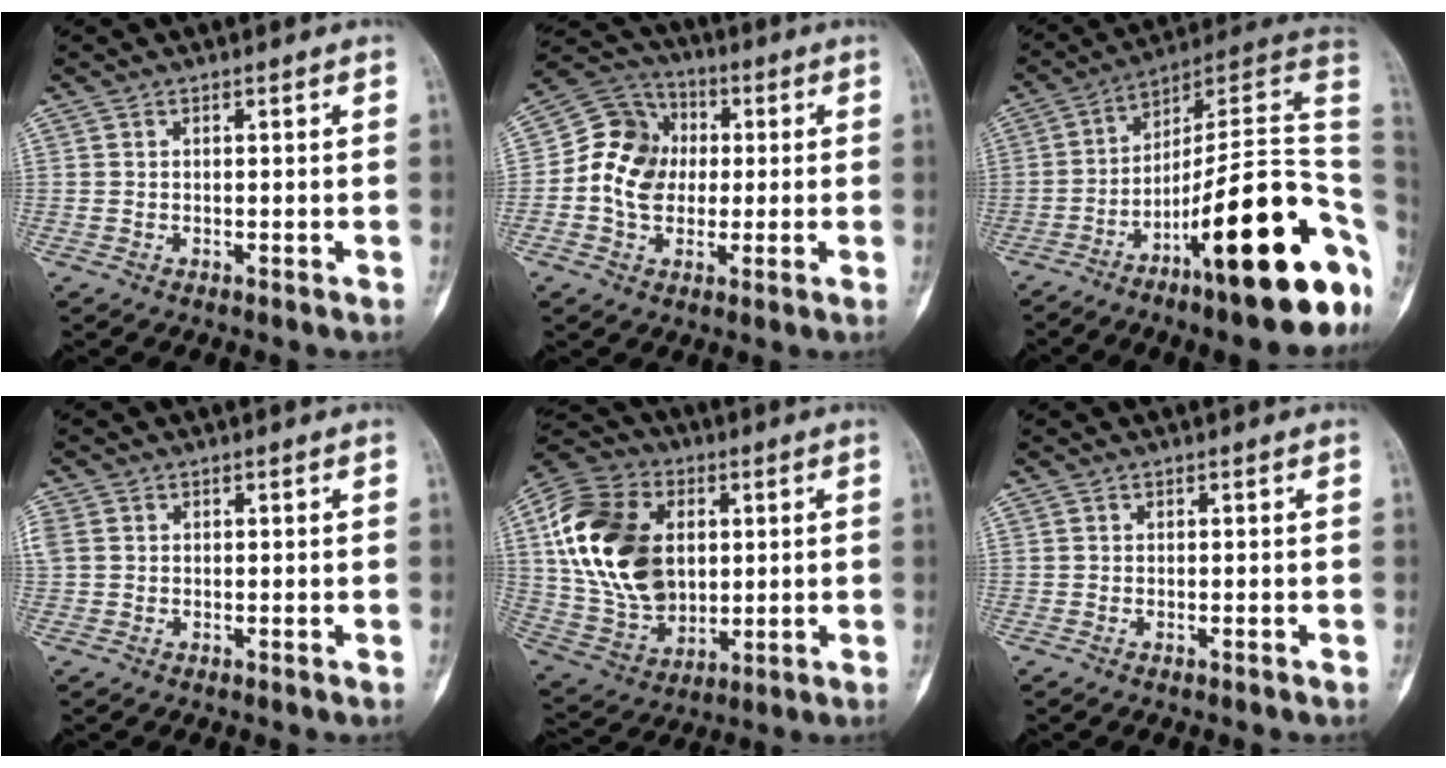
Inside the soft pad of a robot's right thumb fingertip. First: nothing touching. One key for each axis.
{"total": 11.9, "fx": -0.3, "fy": 9.8, "fz": 6.6, "tx": -0.096, "ty": 0.027, "tz": -0.015}
{"total": 25.7, "fx": -8.8, "fy": 6.8, "fz": 23.1, "tx": -0.262, "ty": 0.085, "tz": -0.125}
{"total": 3.1, "fx": 0.2, "fy": 2.6, "fz": 1.7, "tx": -0.055, "ty": 0.010, "tz": 0.007}
{"total": 22.2, "fx": 3.5, "fy": 15.7, "fz": 15.4, "tx": -0.286, "ty": -0.002, "tz": 0.071}
{"total": 0.0}